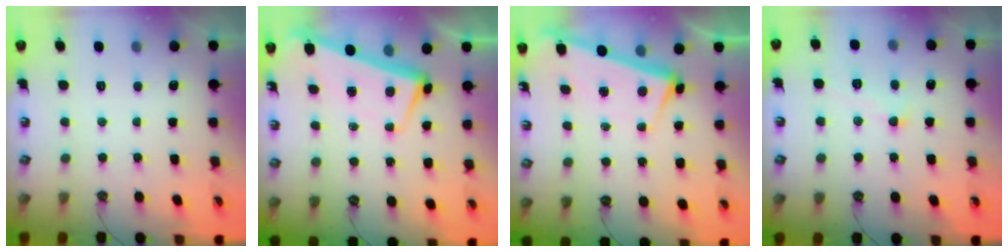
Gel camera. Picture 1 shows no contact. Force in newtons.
{"total": 2.1, "press": 2.0, "slide": 0.7}
{"total": 3.3, "press": 3.1, "slide": 1.1}
{"total": 2.3, "press": 2.2, "slide": 0.8}